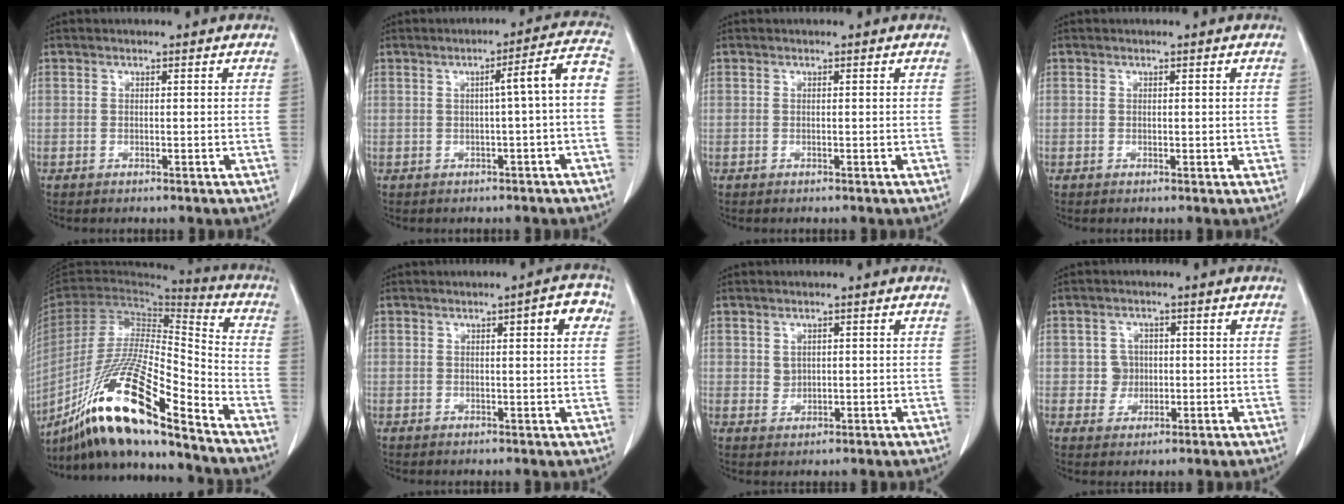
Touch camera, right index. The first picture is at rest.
{"total": 5.8, "force": [-0.6, -0.3, 5.7], "torque": [-0.075, 0.018, -0.008]}
{"total": 0.0}
{"total": 0.7, "force": [0.2, 0.5, 0.5], "torque": [0.001, 0.001, 0.006]}
{"total": 20.8, "force": [-15.1, 1.2, 14.2], "torque": [-0.294, -0.031, -0.280]}
{"total": 4.1, "force": [1.4, 0.8, 3.8], "torque": [-0.047, 0.009, 0.015]}
{"total": 2.8, "force": [1.0, 2.3, 1.2], "torque": [-0.019, 0.001, 0.028]}
{"total": 3.1, "force": [0.2, 3.1, 0.6], "torque": [0.005, 0.009, 0.008]}